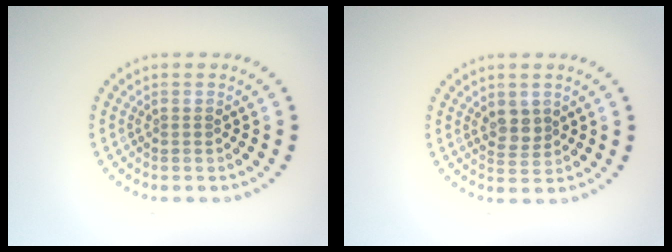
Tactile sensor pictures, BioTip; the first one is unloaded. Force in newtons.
{"total": 2.0, "press": 1.9, "slide": 0.8}